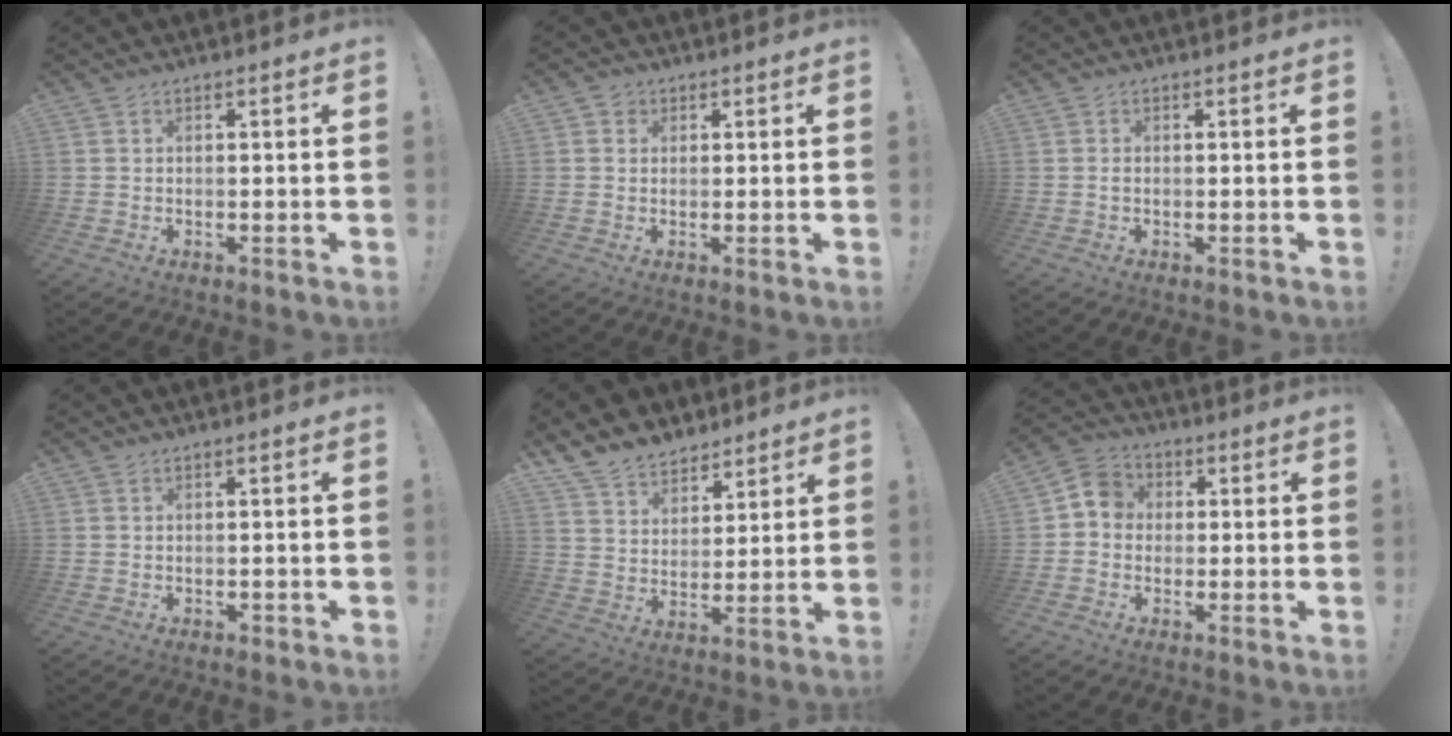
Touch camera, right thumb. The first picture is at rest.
{"total": 2.2, "force": [0.7, 2.0, 0.4], "torque": [-0.004, 0.002, 0.011]}
{"total": 0.5, "force": [-0.2, 0.2, 0.4], "torque": [-0.016, 0.003, -0.002]}
{"total": 0.7, "force": [-0.5, 0.5, 0.1], "torque": [-0.002, 0.003, -0.008]}
{"total": 10.0, "force": [8.0, 5.8, 1.7], "torque": [-0.038, -0.061, 0.159]}
{"total": 7.2, "force": [-0.2, 6.6, 2.9], "torque": [-0.043, 0.024, 0.002]}